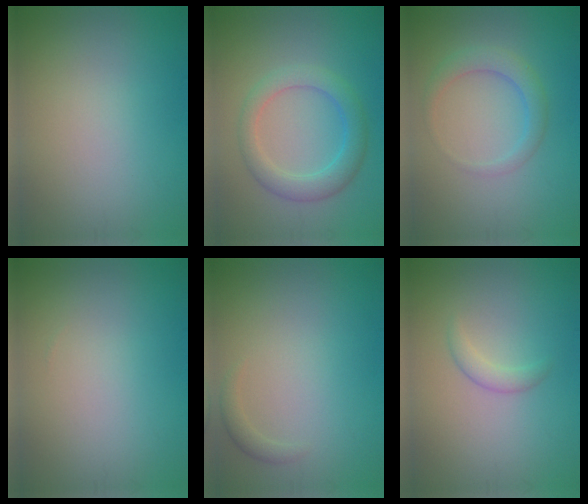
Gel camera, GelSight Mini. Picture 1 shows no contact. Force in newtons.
{"total": 3.9, "press": 3.9, "slide": 0.1}
{"total": 2.6, "press": 2.6, "slide": 0.1}
{"total": 0.0}
{"total": 1.1, "press": 1.1, "slide": 0.0}
{"total": 1.4, "press": 1.4, "slide": 0.0}